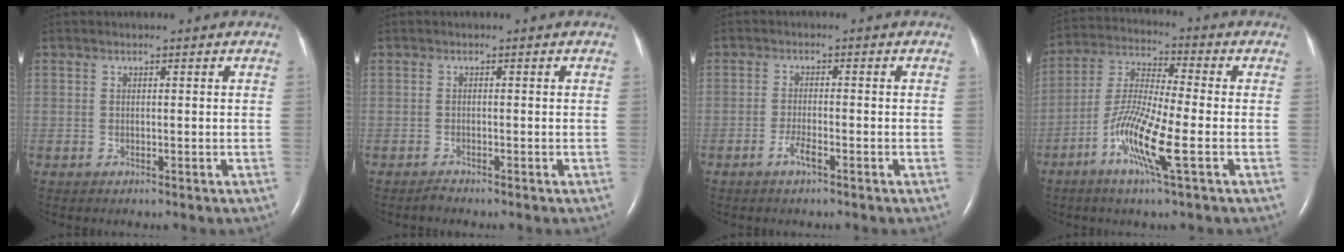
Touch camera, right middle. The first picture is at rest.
{"total": 0.7, "force": [-0.7, 0.0, 0.1], "torque": [-0.006, -0.003, -0.014]}
{"total": 2.3, "force": [-1.4, 0.2, 1.8], "torque": [-0.042, -0.001, -0.028]}
{"total": 11.1, "force": [-4.1, 0.5, 10.3], "torque": [-0.213, -0.008, -0.085]}